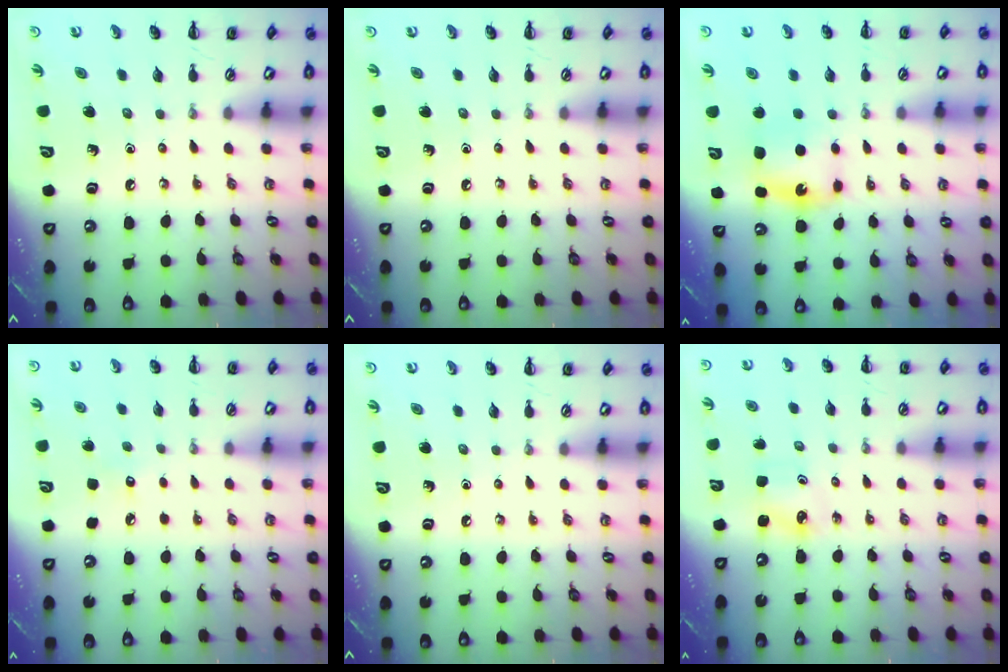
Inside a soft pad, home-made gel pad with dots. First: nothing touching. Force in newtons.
{"total": 0.0}
{"total": 5.7, "press": 5.6, "slide": 1.1}
{"total": 4.4, "press": 4.3, "slide": 1.2}
{"total": 0.0}
{"total": 2.9, "press": 2.9, "slide": 0.6}